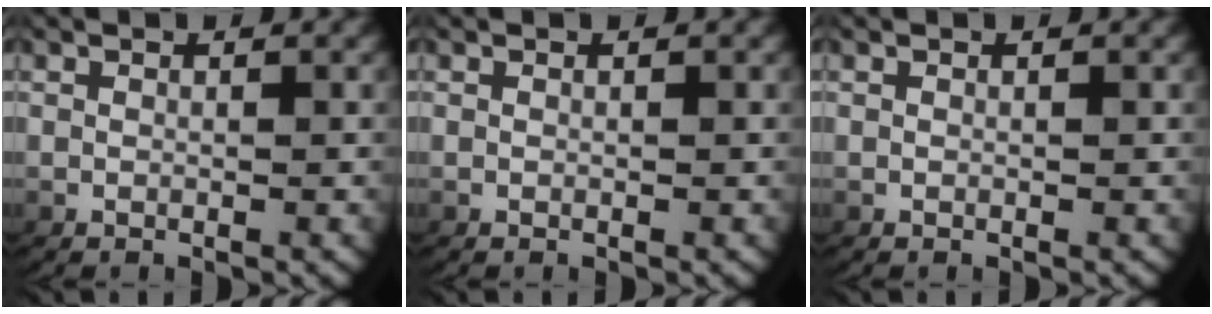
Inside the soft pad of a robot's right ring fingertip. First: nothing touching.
{"total": 0.0}
{"total": 0.0}